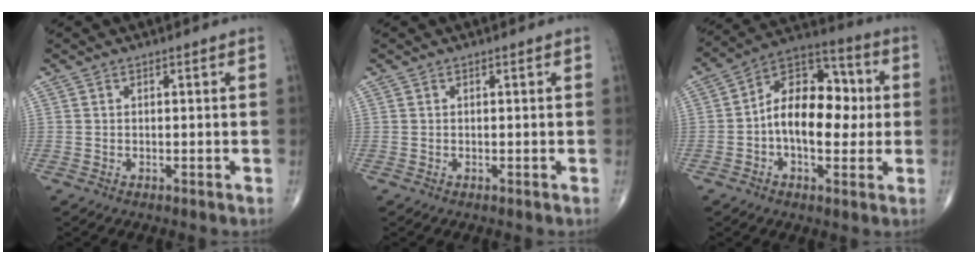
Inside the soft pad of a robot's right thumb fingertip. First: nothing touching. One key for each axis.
{"total": 0.0}
{"total": 15.6, "fx": -0.2, "fy": 9.4, "fz": 12.5, "tx": -0.167, "ty": 0.035, "tz": -0.013}